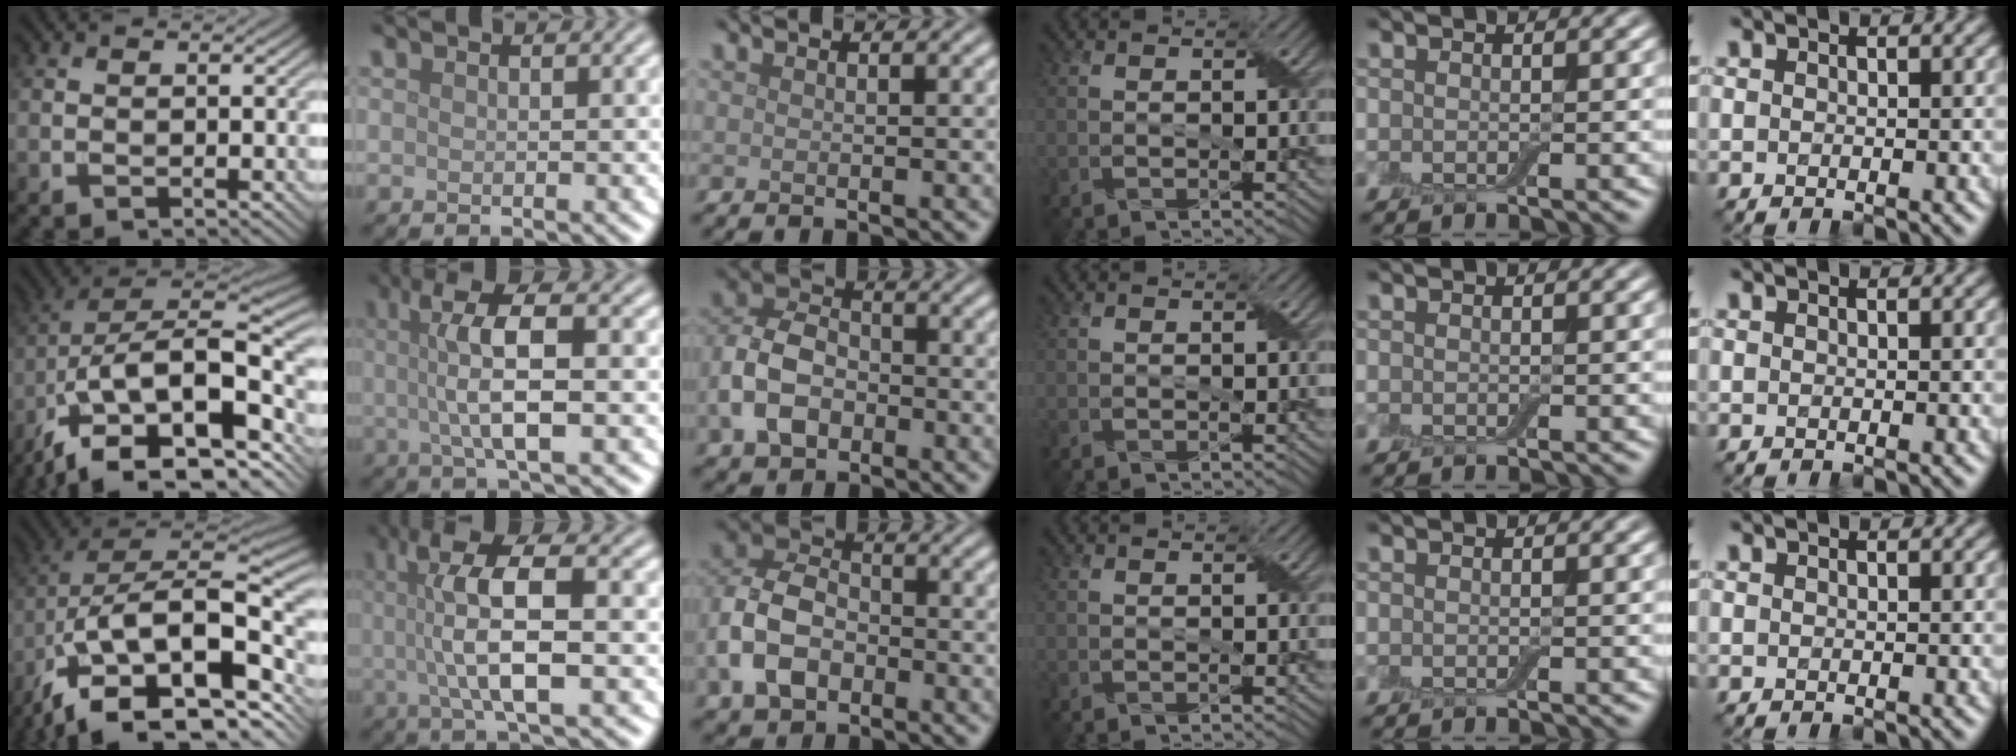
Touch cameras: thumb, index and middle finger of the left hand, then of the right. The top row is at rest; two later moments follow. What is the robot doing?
{"motion": "wrap", "object": "adhesive wrap"}